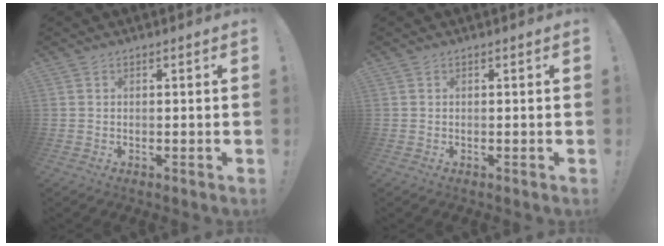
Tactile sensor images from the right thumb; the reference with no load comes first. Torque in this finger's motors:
{"motor_torque": [-0.15, -0.05, -0.38, 0.08, 0.04]}